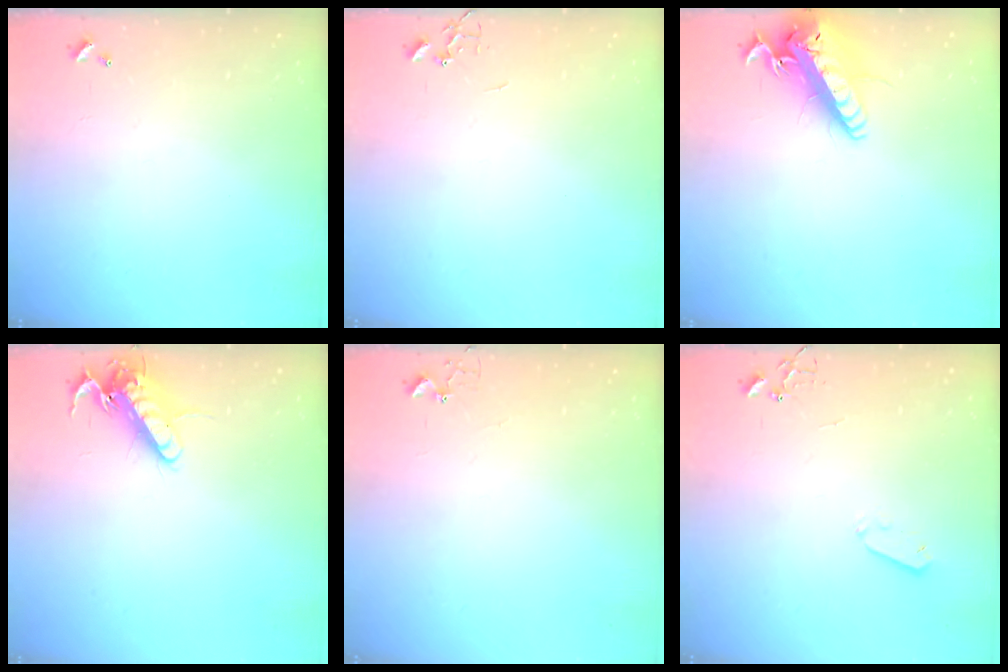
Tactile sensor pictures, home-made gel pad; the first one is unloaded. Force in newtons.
{"total": 0.0}
{"total": 20.4, "press": 19.9, "slide": 4.5}
{"total": 13.5, "press": 13.3, "slide": 1.9}
{"total": 2.7, "press": 2.7, "slide": 0.2}
{"total": 4.0, "press": 3.9, "slide": 0.8}